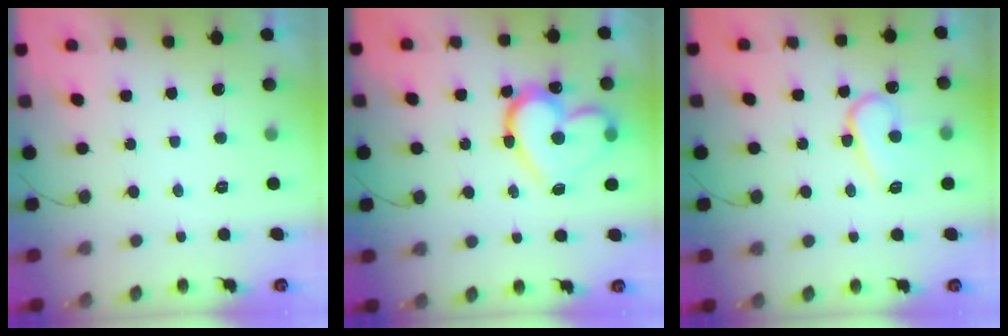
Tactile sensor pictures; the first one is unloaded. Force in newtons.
{"total": 17.9, "press": 17.9, "slide": 1.4}
{"total": 11.6, "press": 11.5, "slide": 1.1}